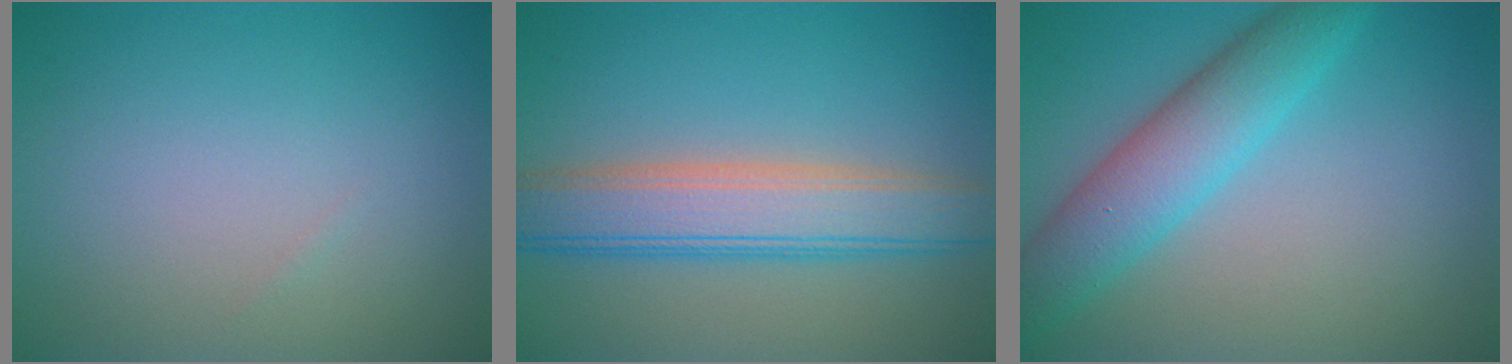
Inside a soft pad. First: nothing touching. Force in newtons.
{"total": 6.3, "press": 6.3, "slide": 0.2}
{"total": 5.6, "press": 5.5, "slide": 0.3}